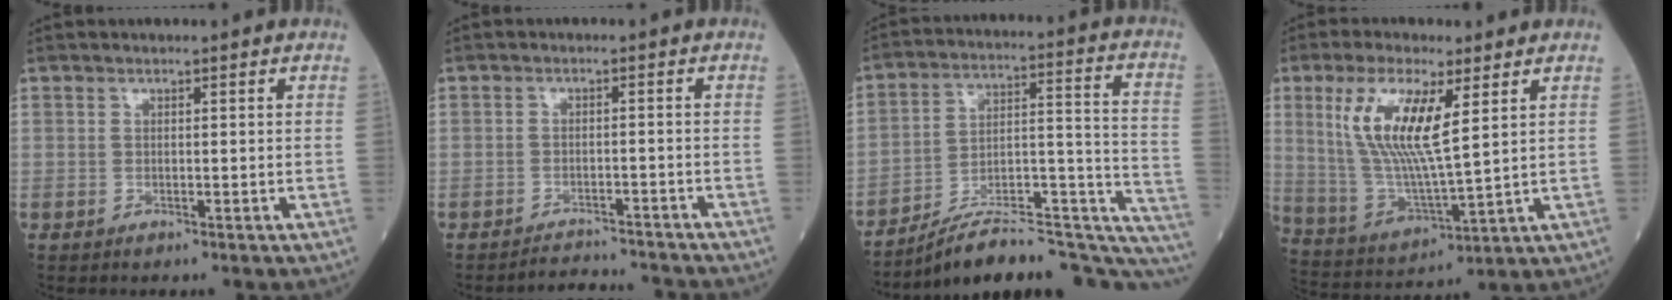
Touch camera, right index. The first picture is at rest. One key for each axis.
{"total": 4.9, "fx": -4.9, "fy": 0.0, "fz": -0.5, "tx": 0.010, "ty": 0.009, "tz": -0.073}
{"total": 24.6, "fx": -21.5, "fy": 4.4, "fz": 11.1, "tx": -0.083, "ty": 0.051, "tz": -0.305}
{"total": 12.8, "fx": 4.4, "fy": 2.6, "fz": 11.8, "tx": -0.255, "ty": -0.002, "tz": 0.089}